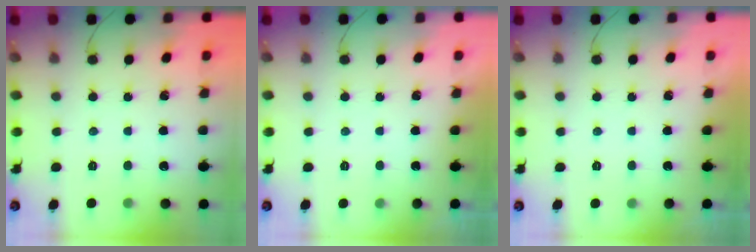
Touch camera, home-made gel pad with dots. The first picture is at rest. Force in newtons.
{"total": 0.0}
{"total": 0.0}